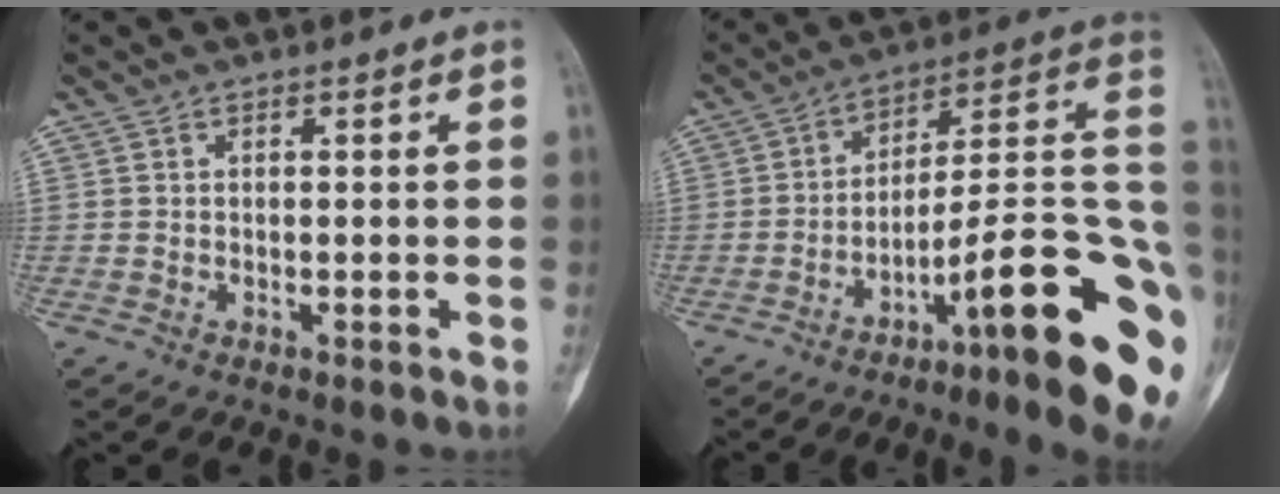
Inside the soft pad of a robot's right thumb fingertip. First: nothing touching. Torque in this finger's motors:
{"motor_torque": [0.56, 0.69, 1.45, -1.32, 0.05]}